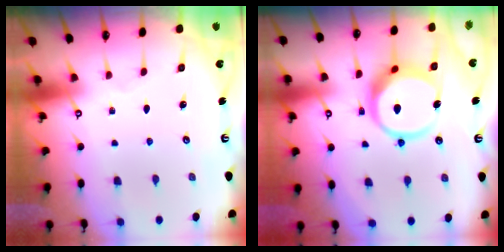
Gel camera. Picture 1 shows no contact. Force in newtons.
{"total": 12.7, "press": 12.6, "slide": 1.5}